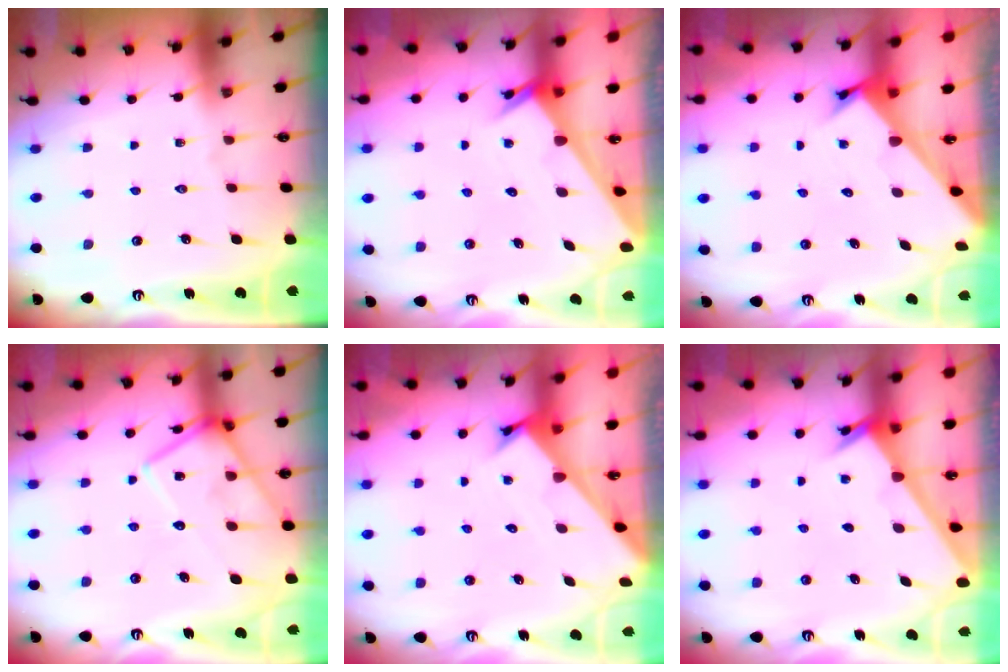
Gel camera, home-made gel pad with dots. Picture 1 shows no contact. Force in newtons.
{"total": 2.4, "press": 2.4, "slide": 0.1}
{"total": 2.7, "press": 2.7, "slide": 0.3}
{"total": 13.8, "press": 13.8, "slide": 1.0}
{"total": 2.5, "press": 2.5, "slide": 0.2}
{"total": 2.6, "press": 2.6, "slide": 0.2}